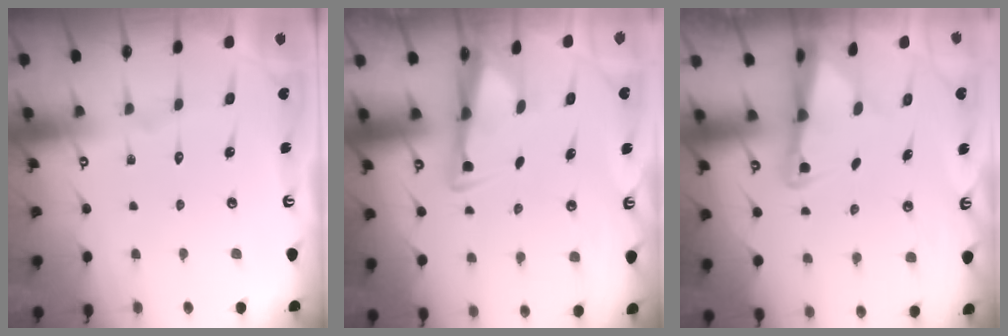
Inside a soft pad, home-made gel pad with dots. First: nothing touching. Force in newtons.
{"total": 2.9, "press": 2.8, "slide": 0.9}
{"total": 2.6, "press": 2.5, "slide": 0.5}